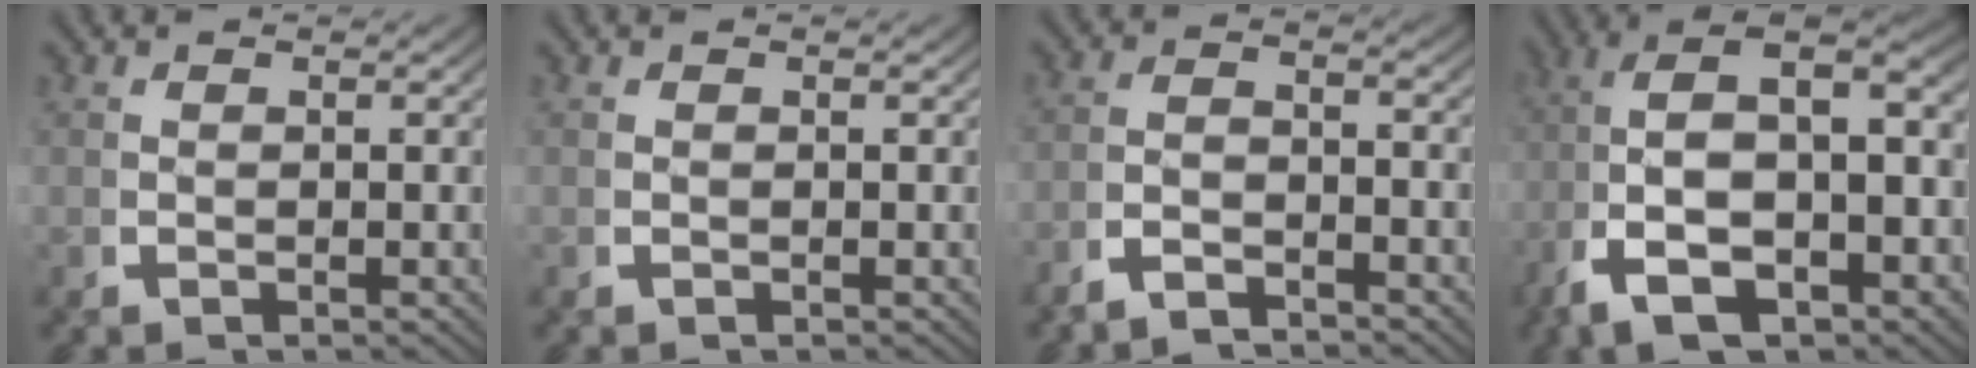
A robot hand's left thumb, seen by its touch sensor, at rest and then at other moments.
{"total": 0.0}
{"total": 2.7, "force": [-2.4, 0.6, 1.2], "torque": [-0.021, -0.006, -0.051]}
{"total": 11.9, "force": [-0.8, 7.4, 9.3], "torque": [-0.182, -0.025, -0.005]}